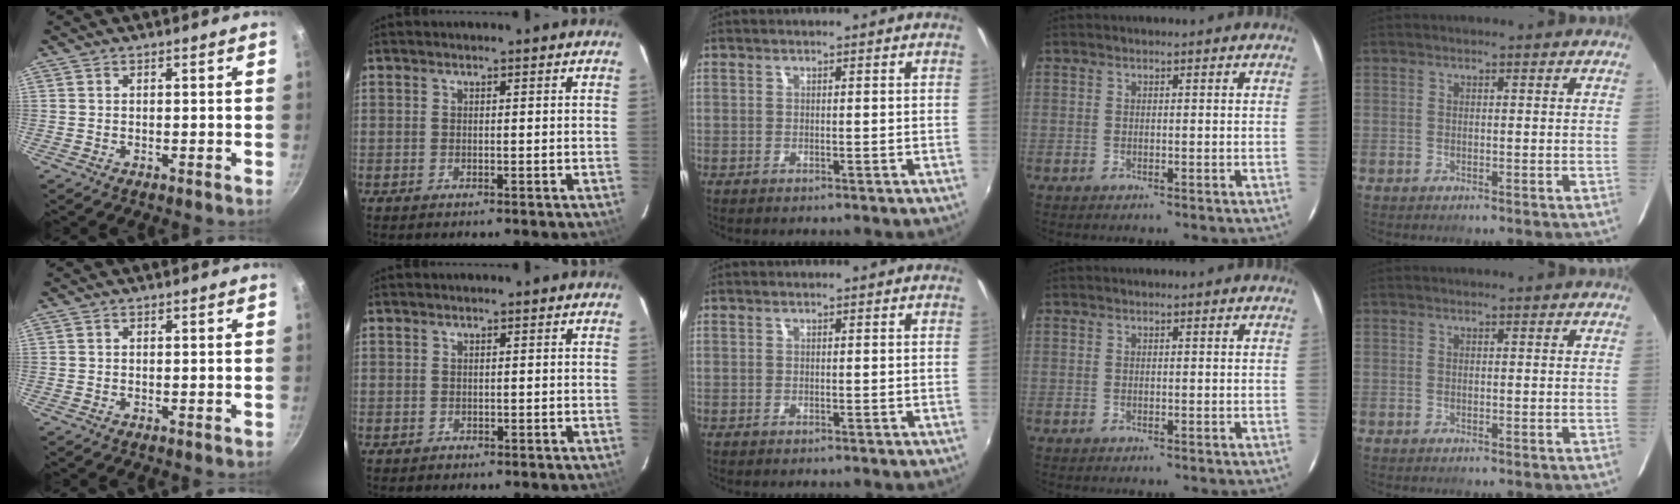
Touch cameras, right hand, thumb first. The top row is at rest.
{"index": {"total": 0.9, "force": [-0.2, 0.9, 0.0], "torque": [0.002, 0.003, 0.000]}}